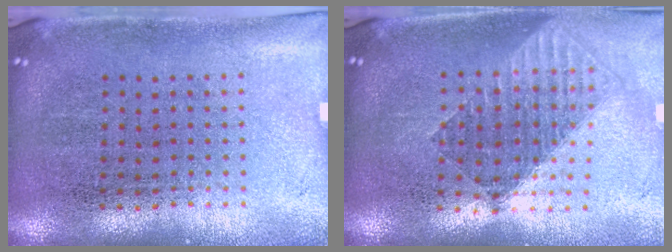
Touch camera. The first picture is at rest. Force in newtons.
{"total": 1.6, "press": 1.3, "slide": 0.9}